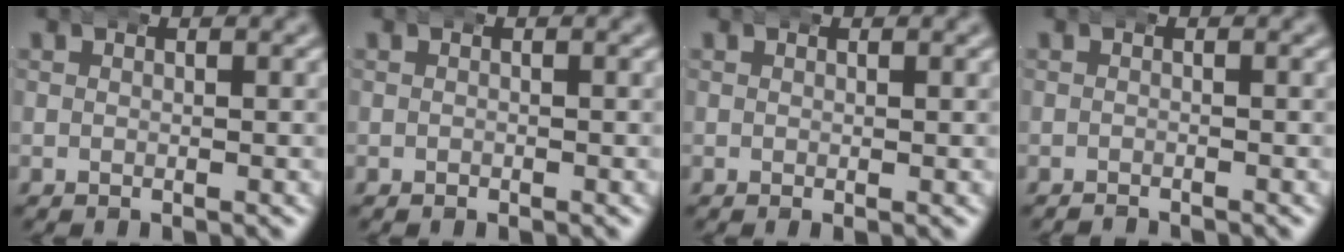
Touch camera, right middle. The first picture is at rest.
{"total": 0.0}
{"total": 0.0}
{"total": 1.2, "force": [-1.1, 0.0, -0.1], "torque": [-0.003, -0.008, -0.017]}